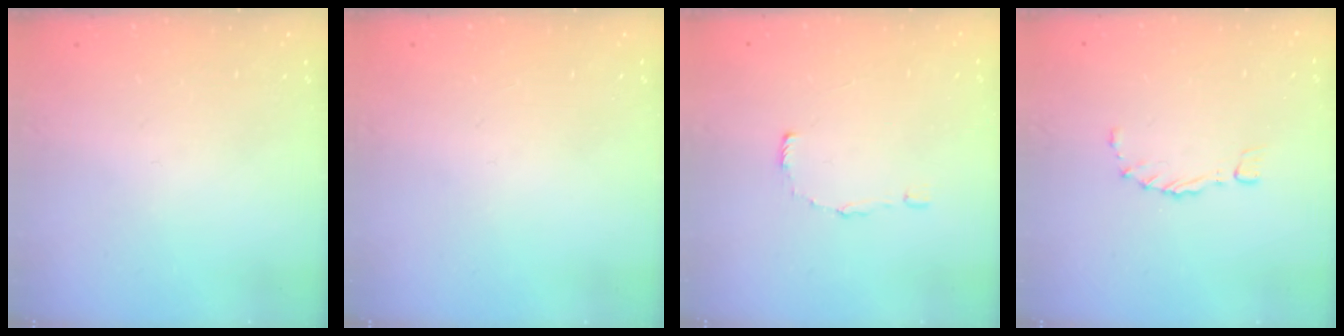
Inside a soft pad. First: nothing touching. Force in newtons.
{"total": 0.0}
{"total": 3.8, "press": 3.7, "slide": 0.4}
{"total": 0.9, "press": 0.9, "slide": 0.4}